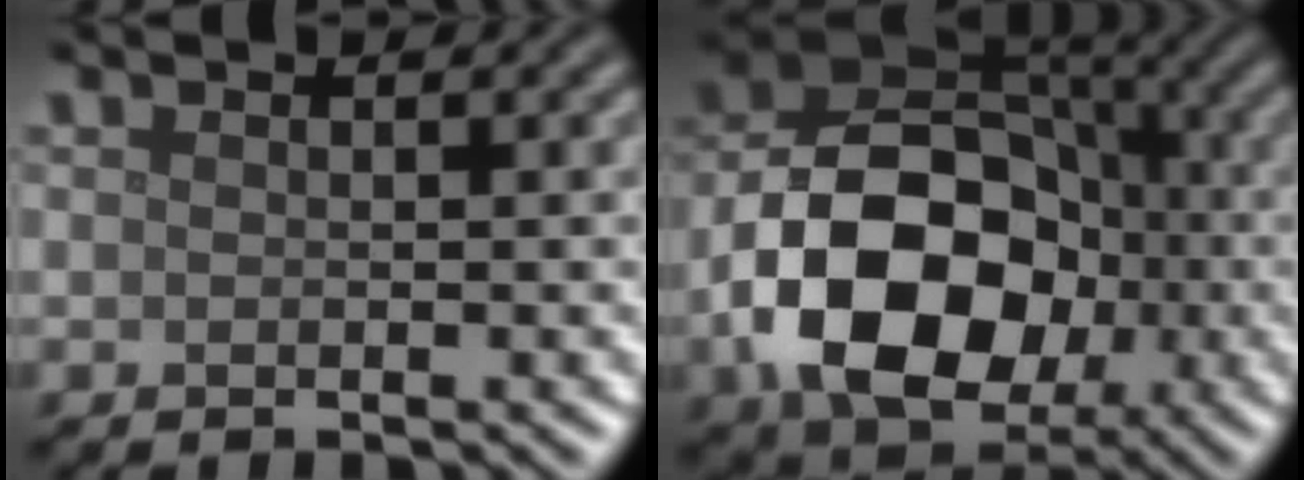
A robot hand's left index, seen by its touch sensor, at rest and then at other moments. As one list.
[{"total": 13.3, "force": [-3.1, 9.5, 8.8], "torque": [-0.156, -0.014, -0.062]}]